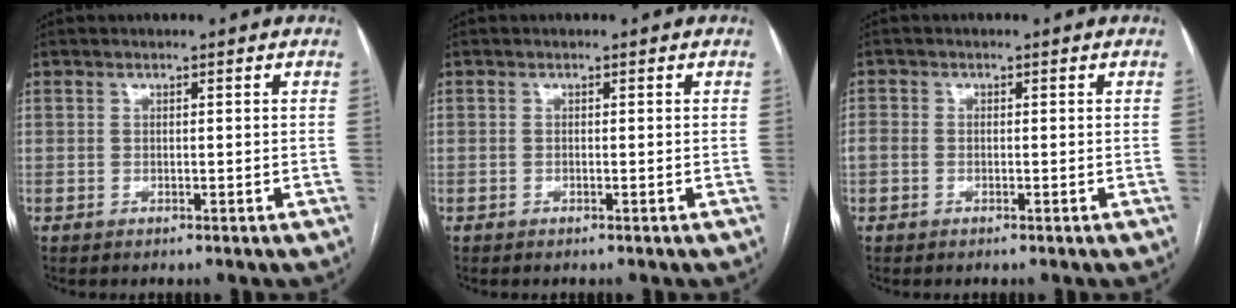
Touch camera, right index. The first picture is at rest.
{"total": 0.0}
{"total": 1.7, "force": [-0.4, 1.4, 0.9], "torque": [-0.024, 0.010, -0.007]}